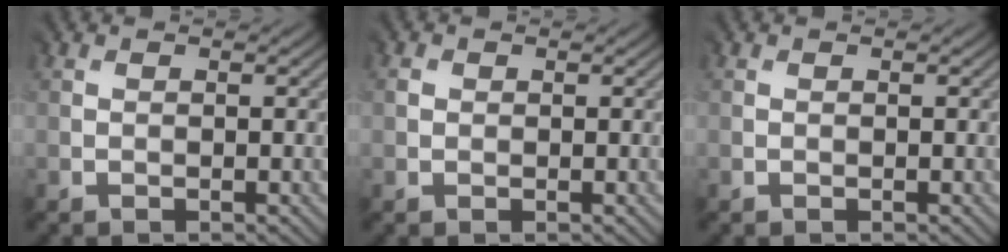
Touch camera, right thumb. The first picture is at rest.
{"total": 0.8, "force": [0.4, 0.7, -0.1], "torque": [-0.001, -0.005, 0.002]}
{"total": 0.0}